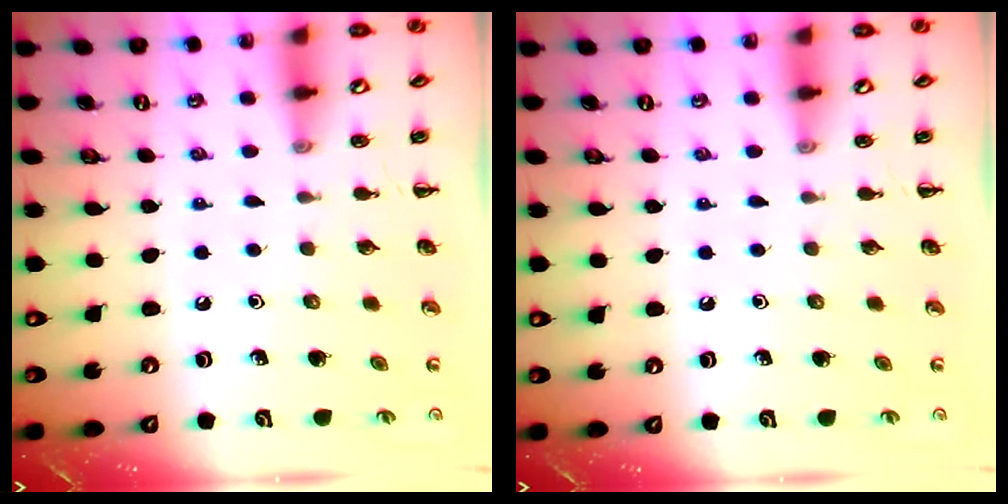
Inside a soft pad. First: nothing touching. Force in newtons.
{"total": 0.0}